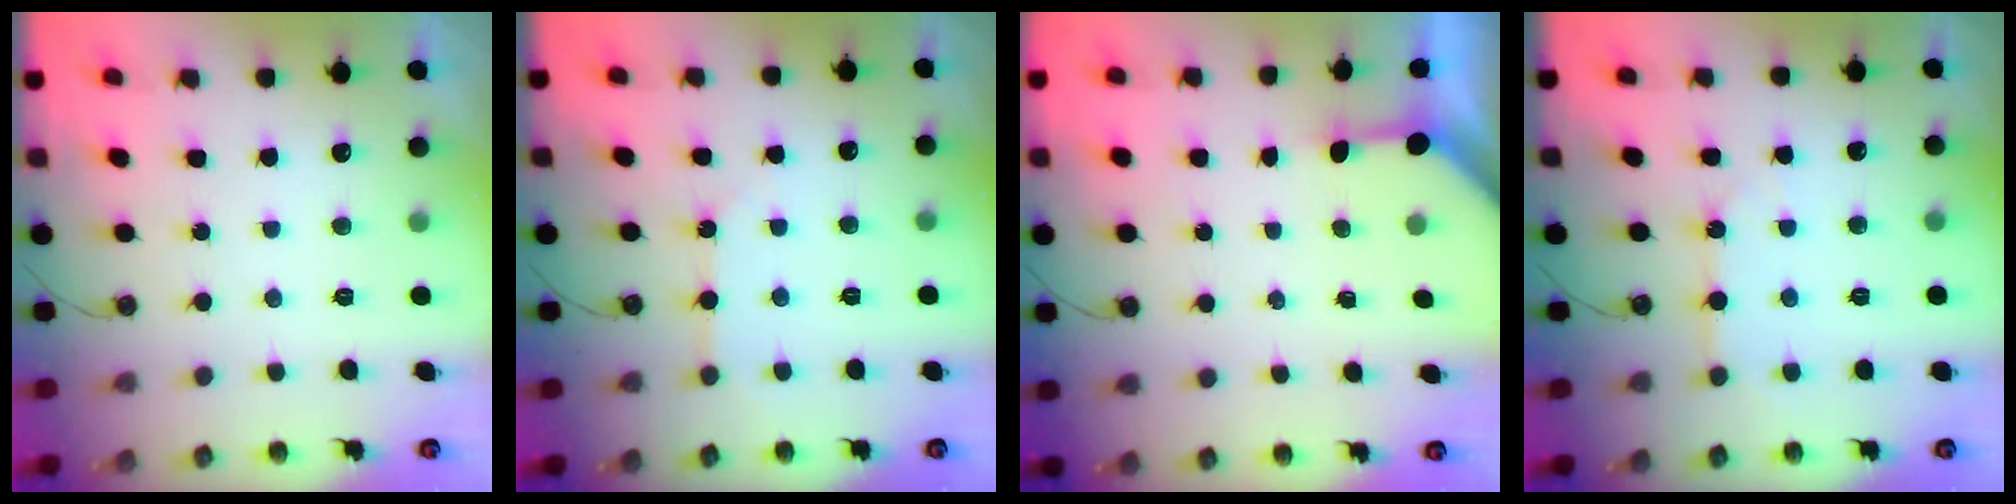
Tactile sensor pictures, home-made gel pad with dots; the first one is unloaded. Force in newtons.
{"total": 3.1, "press": 3.1, "slide": 0.4}
{"total": 2.9, "press": 2.8, "slide": 0.3}
{"total": 5.7, "press": 5.7, "slide": 0.6}